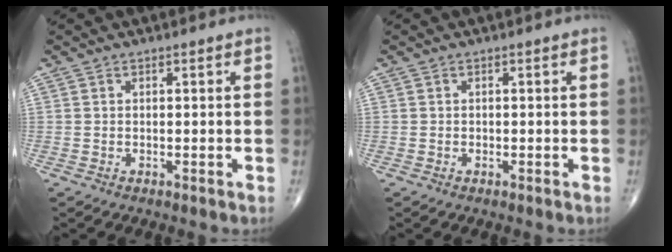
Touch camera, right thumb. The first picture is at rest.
{"total": 0.0}